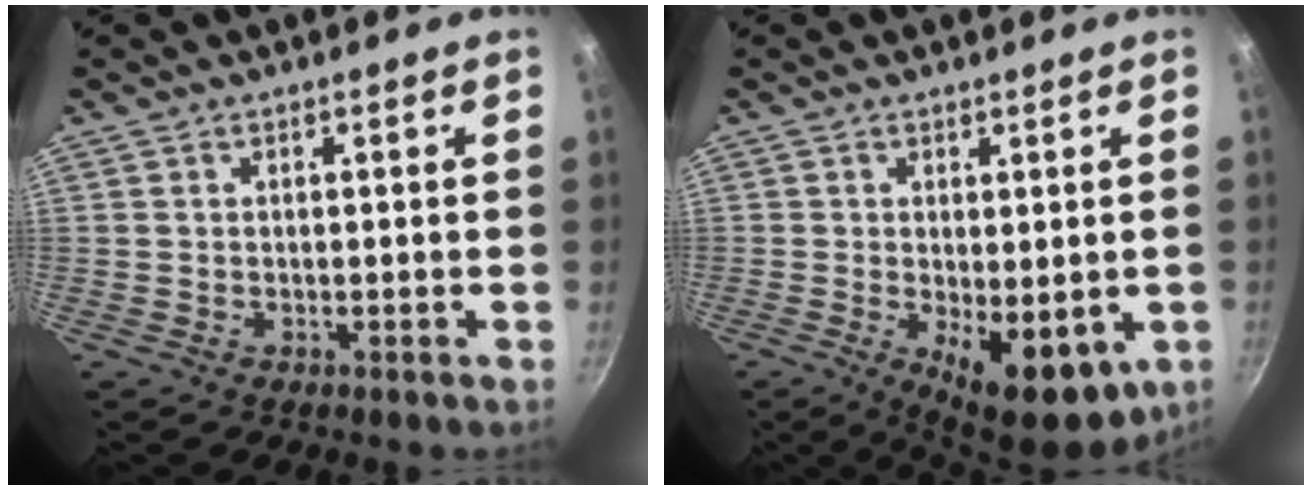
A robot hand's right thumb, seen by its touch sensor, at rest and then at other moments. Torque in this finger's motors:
{"motor_torque": [-0.06, 0.88, -0.03, 0.05, 0.27]}